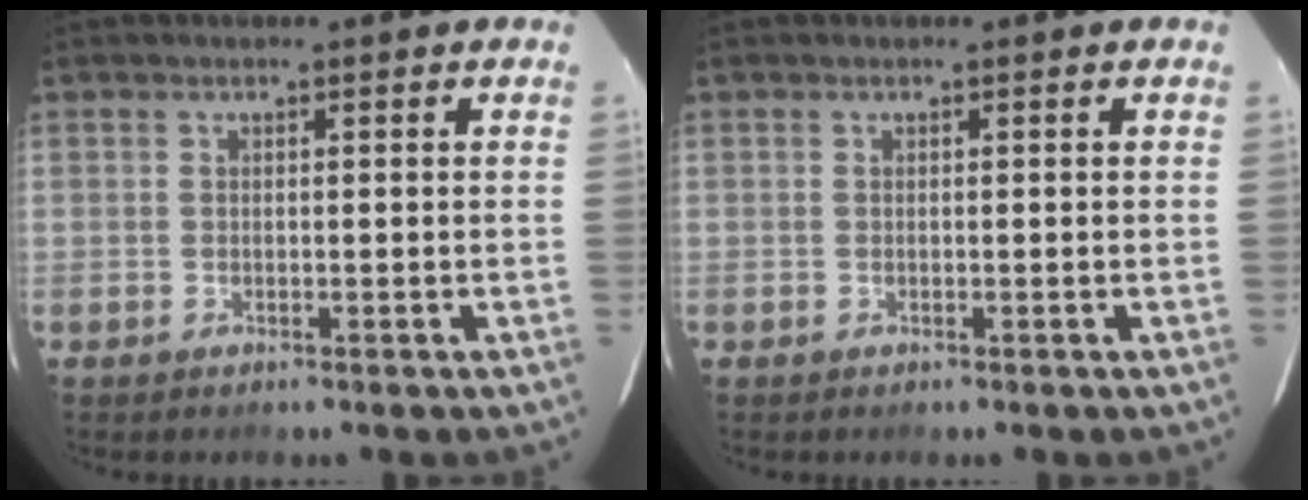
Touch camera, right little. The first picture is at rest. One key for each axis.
{"total": 0.0}